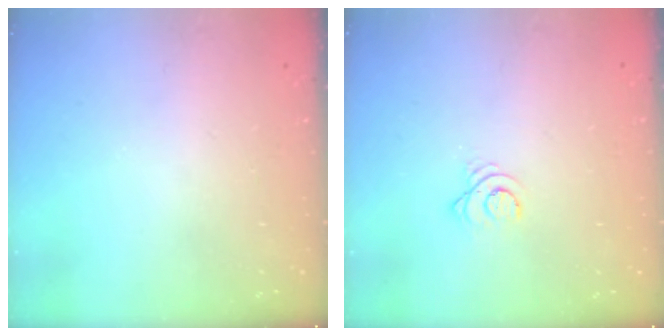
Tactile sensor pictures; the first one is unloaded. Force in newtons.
{"total": 2.9, "press": 2.9, "slide": 0.4}